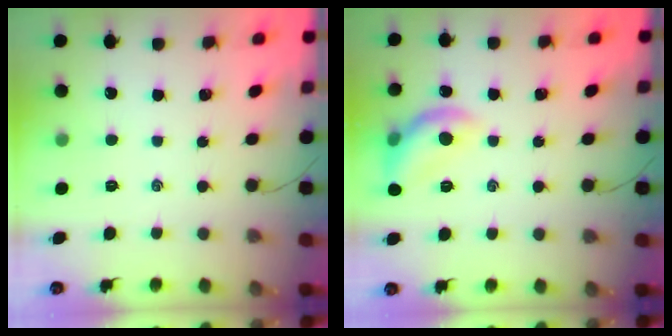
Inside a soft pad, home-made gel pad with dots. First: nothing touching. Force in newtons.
{"total": 10.9, "press": 10.9, "slide": 0.4}